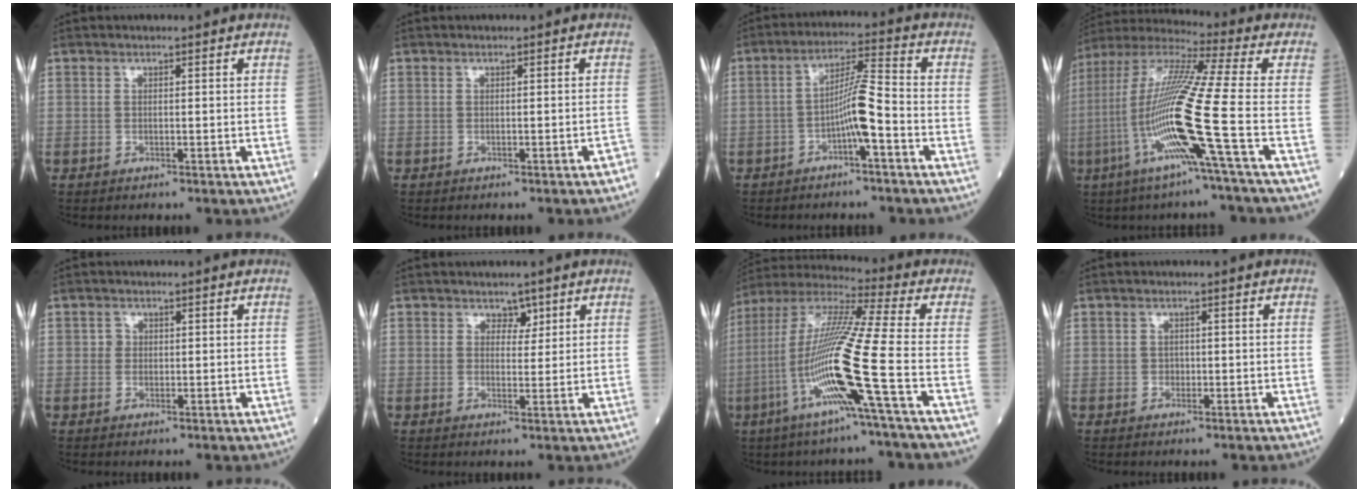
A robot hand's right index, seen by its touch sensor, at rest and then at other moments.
{"total": 1.3, "force": [-1.1, 0.2, 0.7], "torque": [-0.004, -0.001, -0.012]}
{"total": 6.4, "force": [-2.5, -0.1, 5.9], "torque": [-0.105, 0.017, -0.043]}
{"total": 17.6, "force": [-5.1, -2.0, 16.8], "torque": [-0.338, -0.016, -0.114]}
{"total": 0.9, "force": [0.2, 0.9, 0.2], "torque": [0.002, 0.001, 0.003]}
{"total": 2.0, "force": [1.4, 1.2, 0.8], "torque": [-0.002, -0.001, 0.020]}
{"total": 17.2, "force": [-5.4, -2.0, 16.2], "torque": [-0.324, -0.013, -0.116]}
{"total": 0.6, "force": [-0.1, 0.6, 0.2], "torque": [0.000, 0.003, -0.004]}